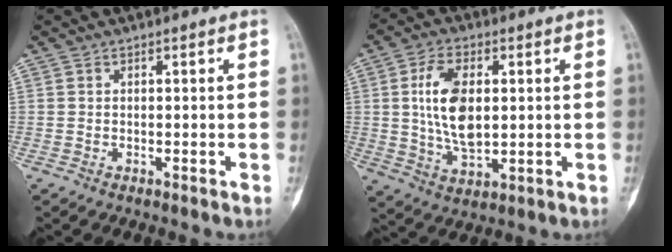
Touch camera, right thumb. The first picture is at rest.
{"total": 11.5, "force": [1.6, 6.1, 9.6], "torque": [-0.177, -0.008, 0.035]}